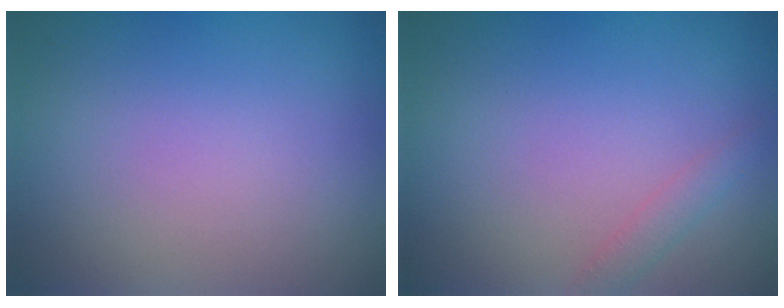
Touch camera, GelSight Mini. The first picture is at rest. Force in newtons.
{"total": 1.2, "press": 1.2, "slide": 0.1}